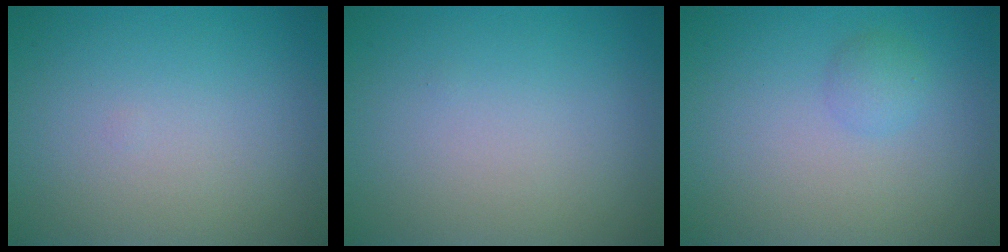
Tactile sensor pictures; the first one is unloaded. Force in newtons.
{"total": 0.0}
{"total": 1.2, "press": 1.2, "slide": 0.1}